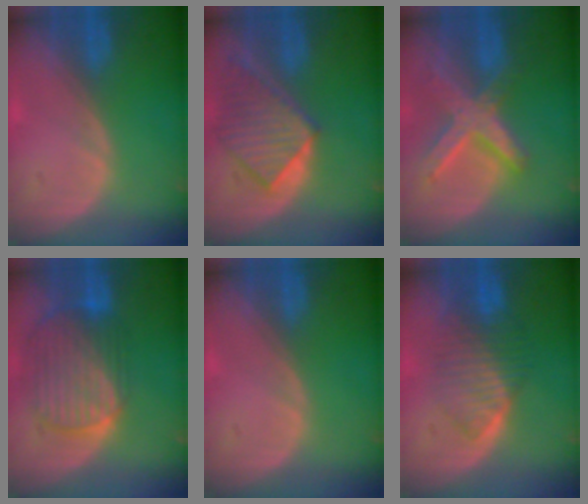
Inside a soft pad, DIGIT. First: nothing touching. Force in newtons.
{"total": 8.6, "press": 7.8, "slide": 3.7}
{"total": 8.4, "press": 7.2, "slide": 4.4}
{"total": 10.3, "press": 8.7, "slide": 5.6}
{"total": 0.0}
{"total": 6.7, "press": 6.7, "slide": 0.5}